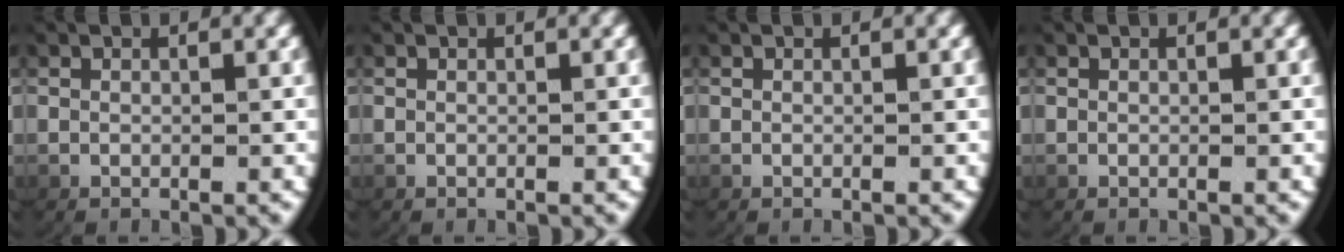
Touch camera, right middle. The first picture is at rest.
{"total": 0.0}
{"total": 0.0}
{"total": 0.0}